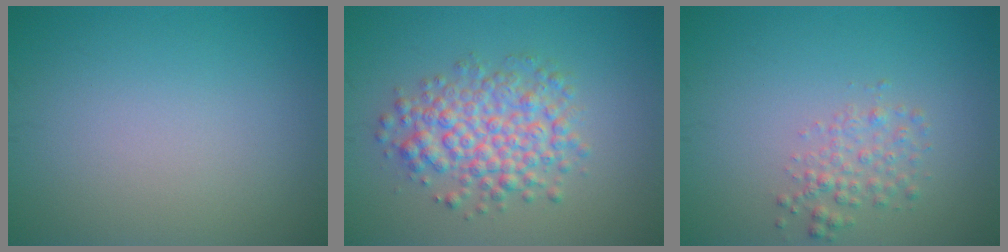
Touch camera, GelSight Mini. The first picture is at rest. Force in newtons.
{"total": 5.0, "press": 5.0, "slide": 0.1}
{"total": 2.0, "press": 2.0, "slide": 0.1}